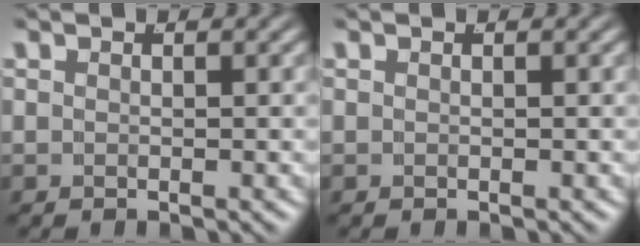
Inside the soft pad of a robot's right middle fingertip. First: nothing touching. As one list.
[{"total": 0.0}]